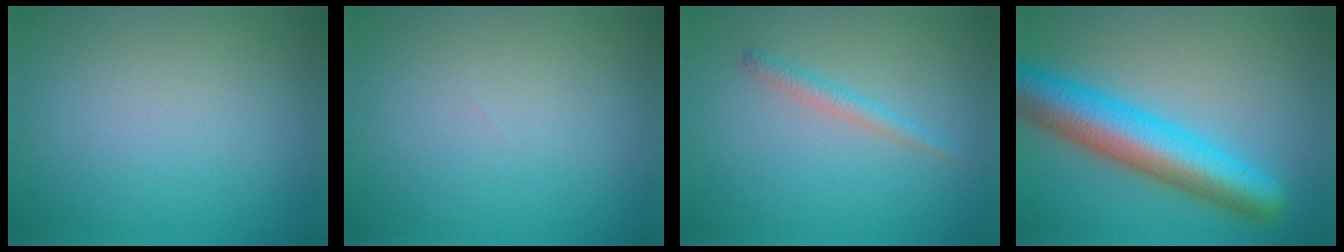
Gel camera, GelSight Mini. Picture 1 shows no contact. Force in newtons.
{"total": 0.0}
{"total": 1.5, "press": 1.5, "slide": 0.0}
{"total": 8.5, "press": 8.5, "slide": 0.2}